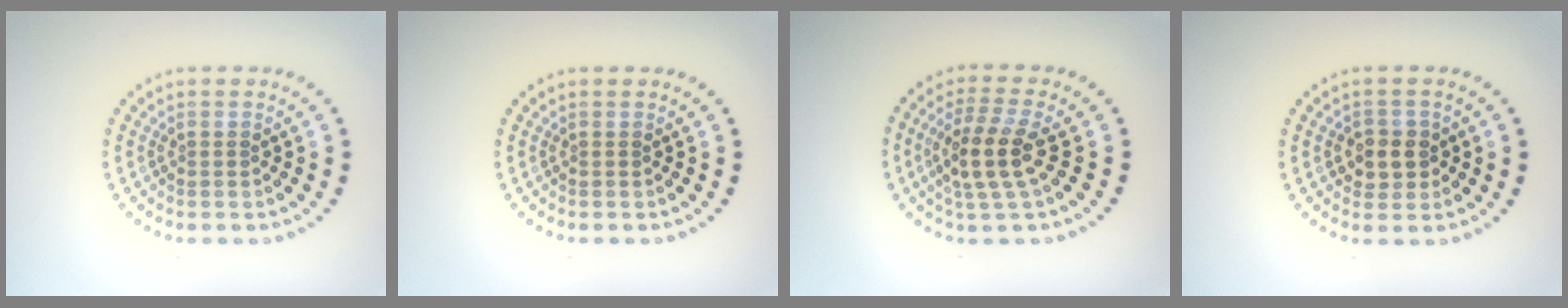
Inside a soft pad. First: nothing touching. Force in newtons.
{"total": 0.0}
{"total": 4.1, "press": 3.6, "slide": 1.9}
{"total": 2.5, "press": 2.4, "slide": 0.8}